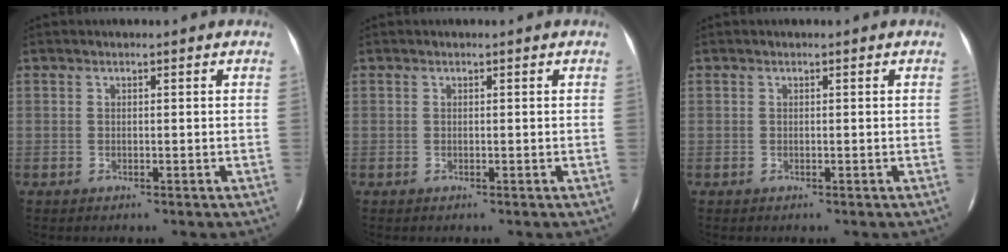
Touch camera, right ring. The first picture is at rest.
{"total": 0.0}
{"total": 0.0}